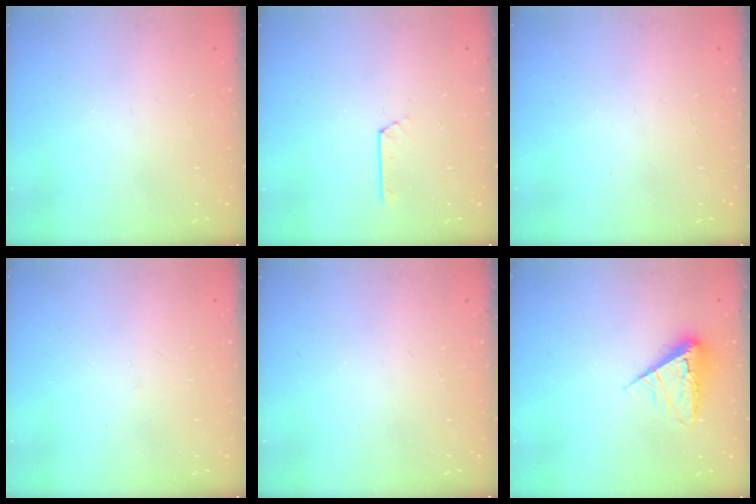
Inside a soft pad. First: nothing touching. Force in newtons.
{"total": 2.2, "press": 2.2, "slide": 0.3}
{"total": 0.0}
{"total": 3.2, "press": 3.2, "slide": 0.3}
{"total": 0.0}
{"total": 9.4, "press": 9.3, "slide": 1.1}